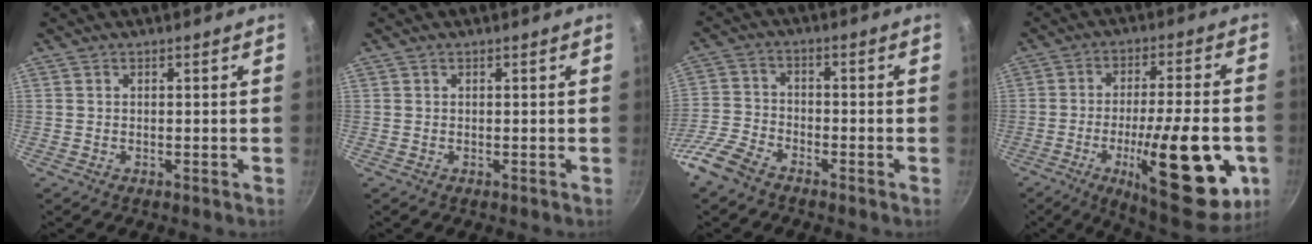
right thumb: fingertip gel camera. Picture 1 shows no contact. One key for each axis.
{"total": 0.0}
{"total": 7.2, "fx": -5.4, "fy": 3.5, "fz": 3.2, "tx": -0.069, "ty": 0.032, "tz": -0.121}
{"total": 23.8, "fx": -7.1, "fy": 7.1, "fz": 21.6, "tx": -0.283, "ty": 0.009, "tz": -0.098}